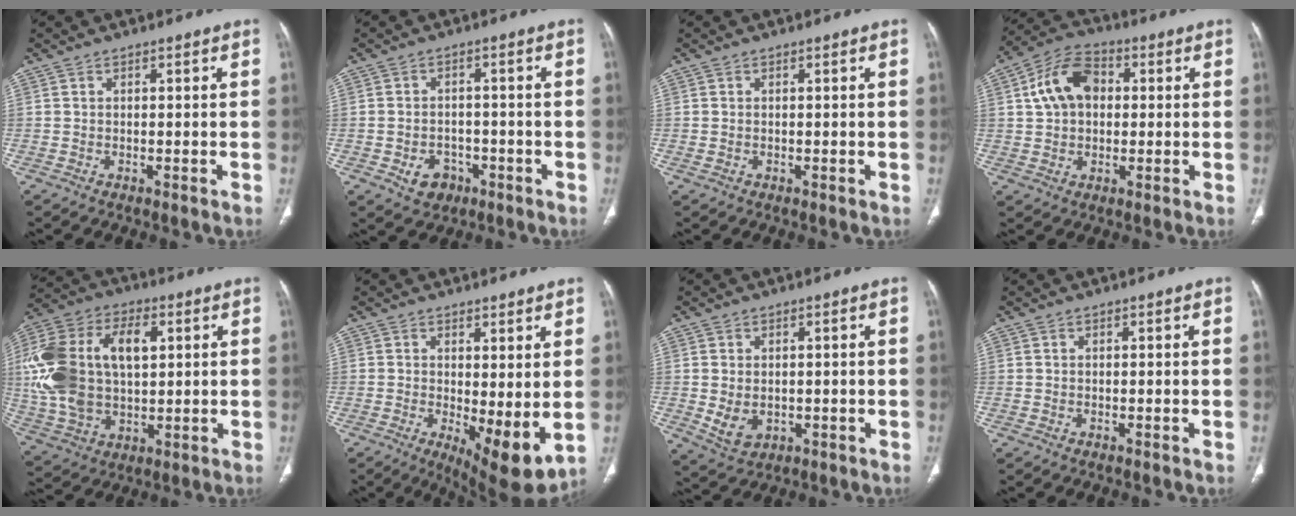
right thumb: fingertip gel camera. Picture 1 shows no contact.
{"total": 5.2, "force": [-2.3, 4.2, 2.2], "torque": [-0.019, 0.018, -0.025]}
{"total": 0.5, "force": [-0.1, 0.4, 0.3], "torque": [-0.012, 0.006, 0.003]}
{"total": 11.0, "force": [2.0, 7.8, 7.5], "torque": [-0.123, 0.020, 0.028]}
{"total": 22.7, "force": [3.6, 13.9, 17.6], "torque": [-0.357, 0.009, 0.065]}
{"total": 9.2, "force": [-0.1, 3.2, 8.6], "torque": [-0.127, -0.023, 0.009]}
{"total": 4.9, "force": [-0.3, 3.7, 3.3], "torque": [-0.055, -0.007, 0.013]}
{"total": 0.0}